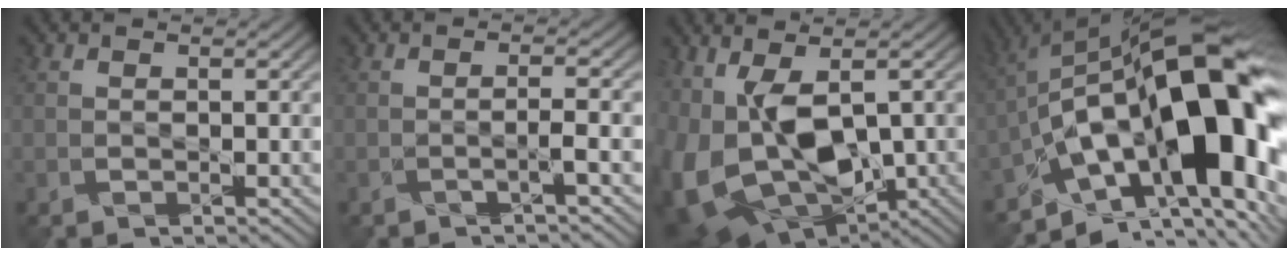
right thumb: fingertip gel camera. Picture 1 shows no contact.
{"total": 1.6, "force": [-0.9, 0.2, 1.3], "torque": [-0.015, 0.008, -0.029]}
{"total": 13.9, "force": [-2.1, 8.4, 10.8], "torque": [-0.260, -0.045, -0.019]}
{"total": 18.8, "force": [-3.8, 9.3, 15.9], "torque": [-0.240, 0.015, -0.063]}